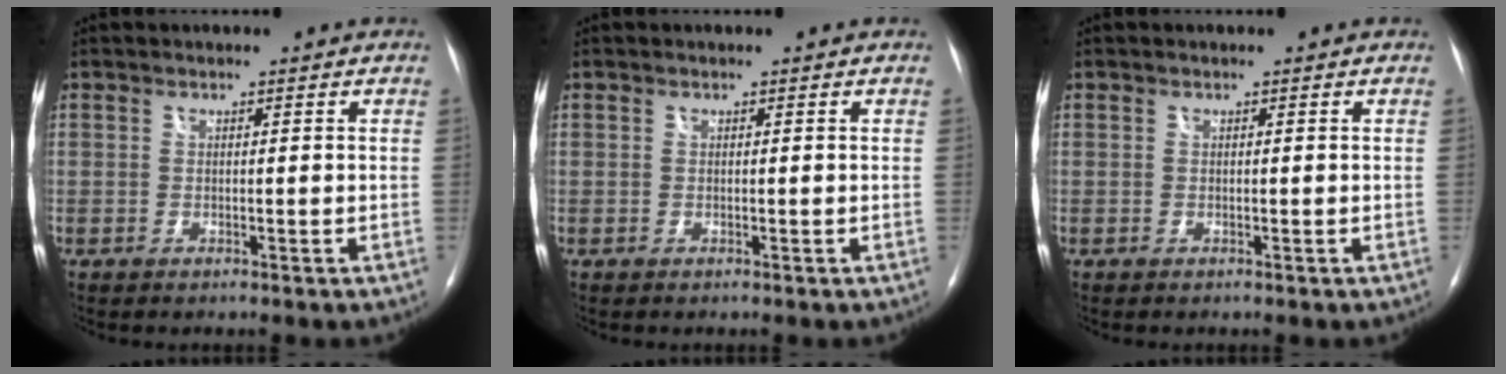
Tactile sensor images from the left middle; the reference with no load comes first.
{"total": 0.0}
{"total": 0.0}